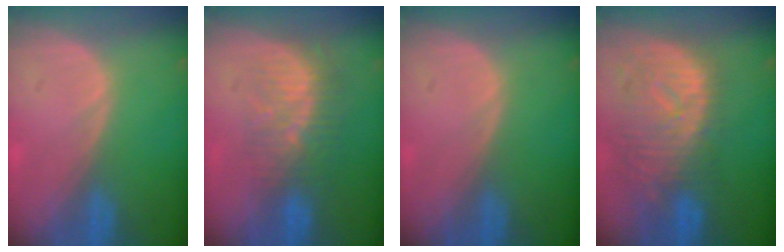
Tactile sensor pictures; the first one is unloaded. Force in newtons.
{"total": 8.3, "press": 7.4, "slide": 3.7}
{"total": 0.0}
{"total": 10.8, "press": 9.6, "slide": 5.0}